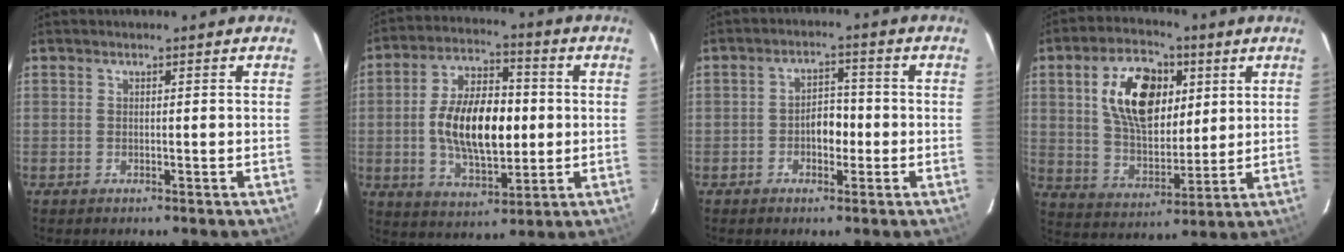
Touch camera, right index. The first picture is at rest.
{"total": 15.6, "force": [-0.5, 7.8, 13.6], "torque": [-0.247, 0.012, -0.003]}
{"total": 4.5, "force": [-1.3, 2.9, 3.2], "torque": [-0.053, 0.012, -0.017]}
{"total": 15.8, "force": [5.0, 9.3, 11.7], "torque": [-0.207, 0.016, 0.096]}